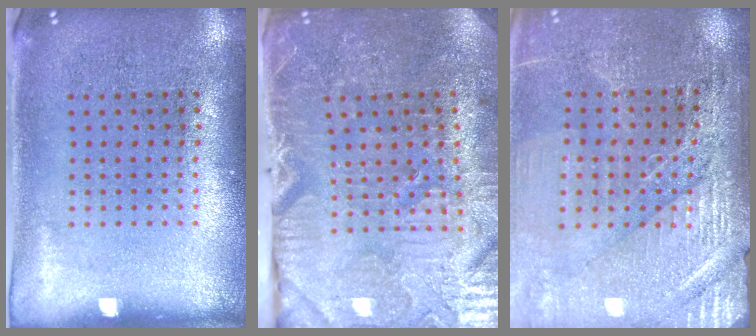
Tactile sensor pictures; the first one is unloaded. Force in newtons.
{"total": 3.9, "press": 3.8, "slide": 0.5}
{"total": 3.3, "press": 3.3, "slide": 0.0}